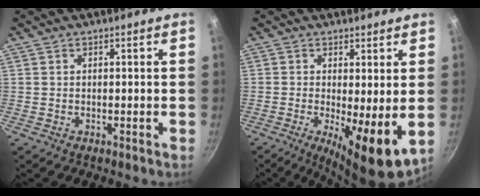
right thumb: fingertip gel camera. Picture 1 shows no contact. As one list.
[{"total": 9.6, "force": [-0.7, 2.7, 9.2], "torque": [-0.133, -0.020, -0.005]}]